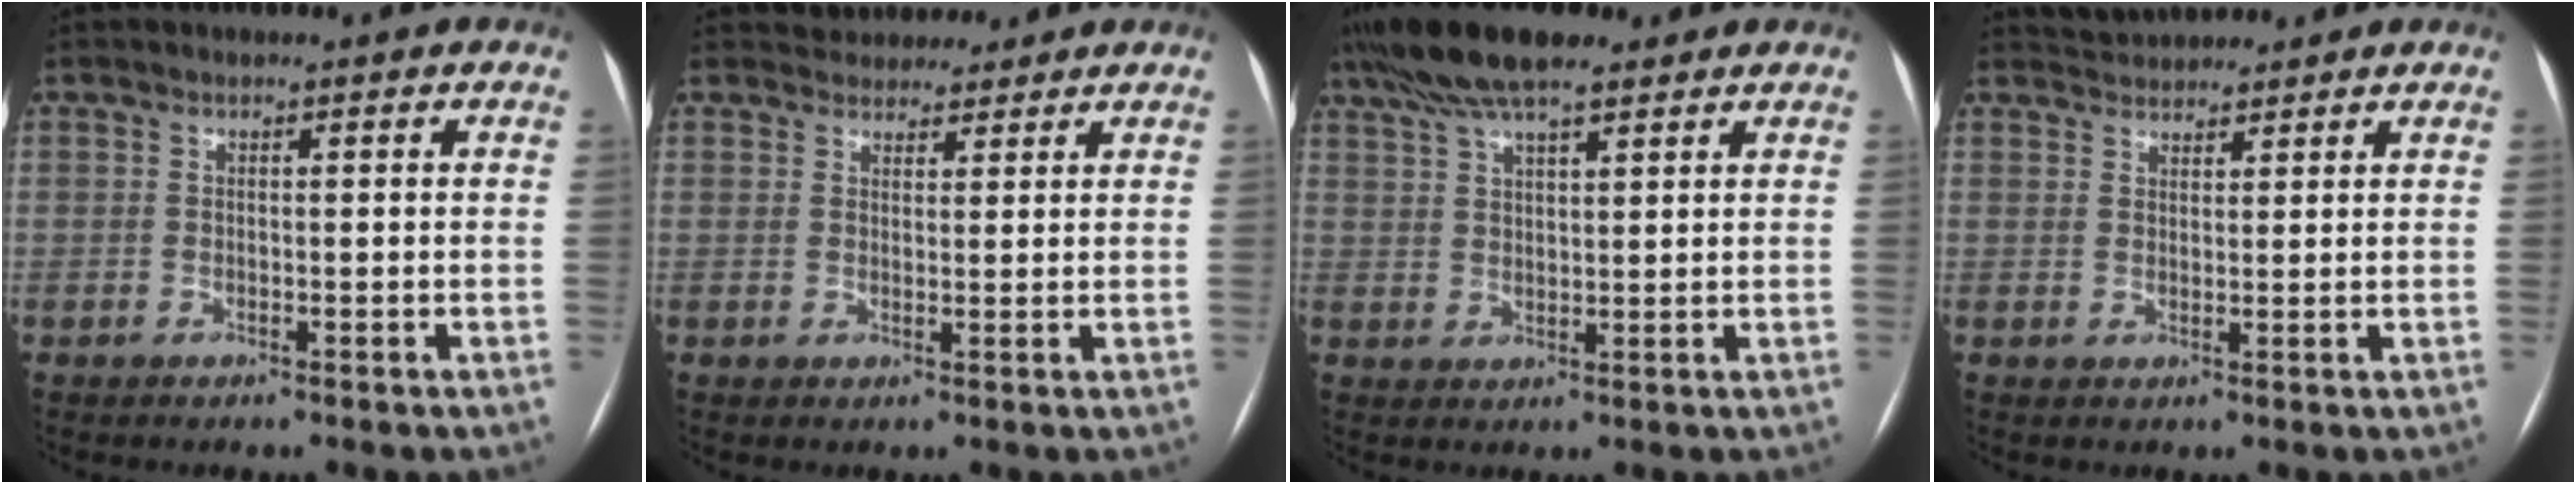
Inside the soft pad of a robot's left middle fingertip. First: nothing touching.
{"total": 5.1, "force": [4.7, 2.1, 0.5], "torque": [0.000, 0.015, 0.063]}
{"total": 11.3, "force": [8.5, 2.7, 6.9], "torque": [-0.131, 0.038, 0.148]}
{"total": 4.3, "force": [4.1, 1.1, 0.4], "torque": [-0.009, 0.031, 0.069]}